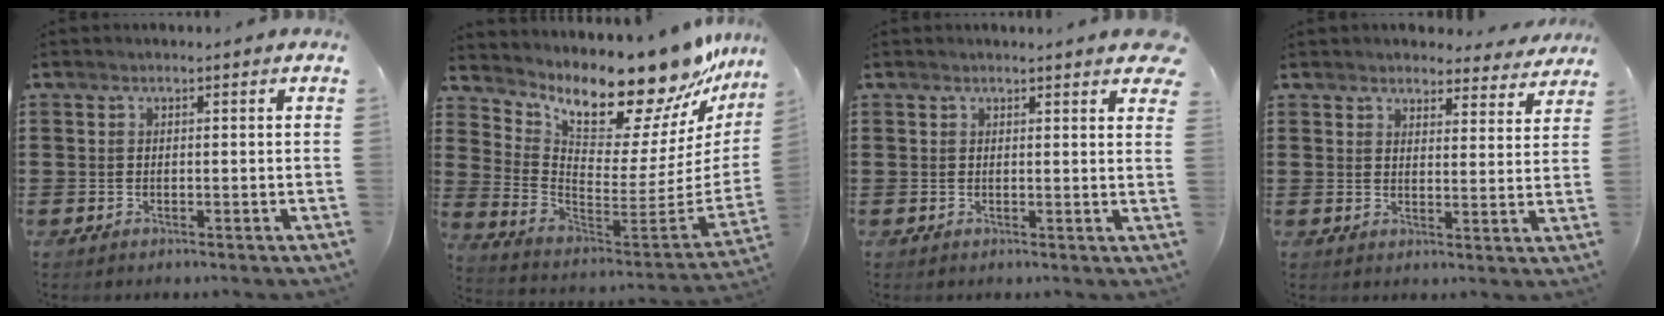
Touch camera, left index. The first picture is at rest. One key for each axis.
{"total": 15.0, "fx": 12.6, "fy": 4.0, "fz": 7.0, "tx": -0.127, "ty": -0.106, "tz": 0.211}
{"total": 2.2, "fx": 1.8, "fy": 0.2, "fz": 1.2, "tx": -0.021, "ty": 0.000, "tz": 0.032}
{"total": 4.0, "fx": 3.9, "fy": 1.0, "fz": 0.3, "tx": -0.013, "ty": -0.016, "tz": 0.069}